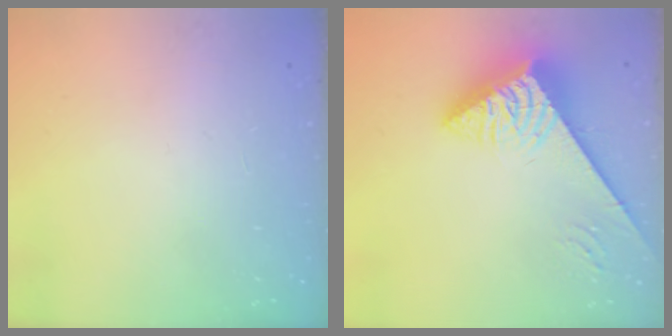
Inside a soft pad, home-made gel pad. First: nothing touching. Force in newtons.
{"total": 6.3, "press": 6.3, "slide": 0.8}